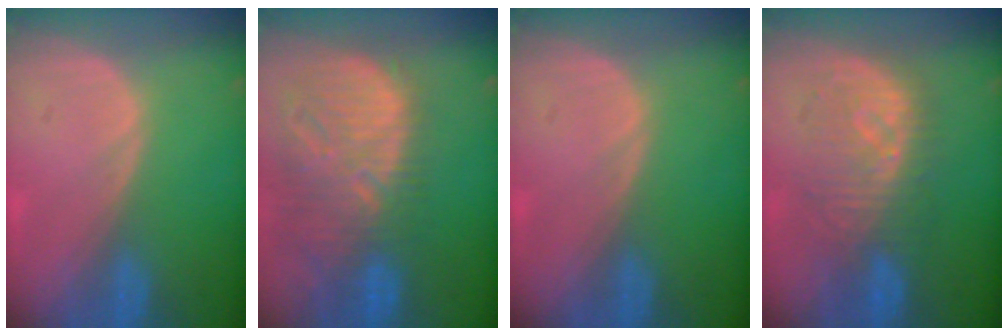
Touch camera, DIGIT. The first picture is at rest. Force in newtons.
{"total": 13.4, "press": 11.5, "slide": 7.0}
{"total": 0.0}
{"total": 8.4, "press": 8.4, "slide": 1.0}